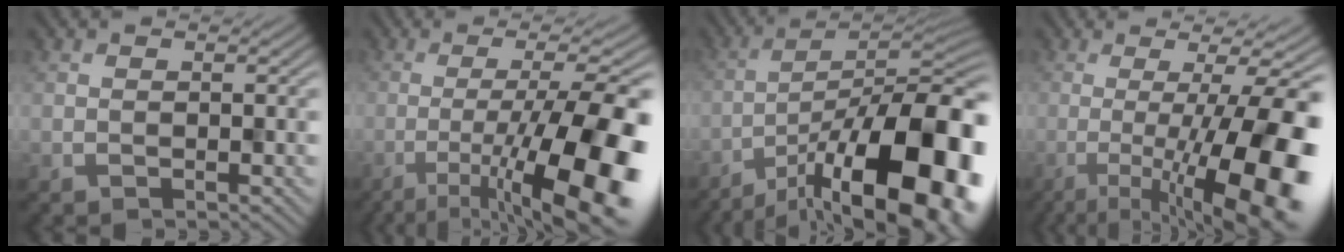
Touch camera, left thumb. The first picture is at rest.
{"total": 16.6, "force": [-6.2, 4.3, 14.7], "torque": [-0.213, -0.004, -0.092]}
{"total": 18.9, "force": [-10.1, 6.0, 14.8], "torque": [-0.197, -0.013, -0.165]}
{"total": 16.2, "force": [-3.8, 3.9, 15.3], "torque": [-0.195, -0.005, -0.052]}